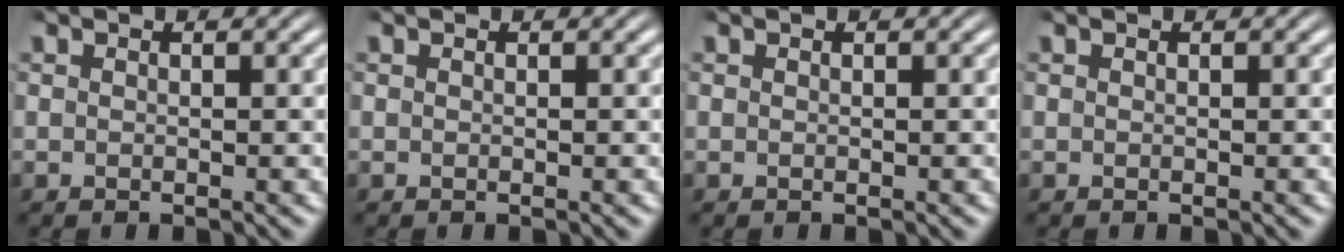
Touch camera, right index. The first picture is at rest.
{"total": 0.0}
{"total": 0.0}
{"total": 0.0}